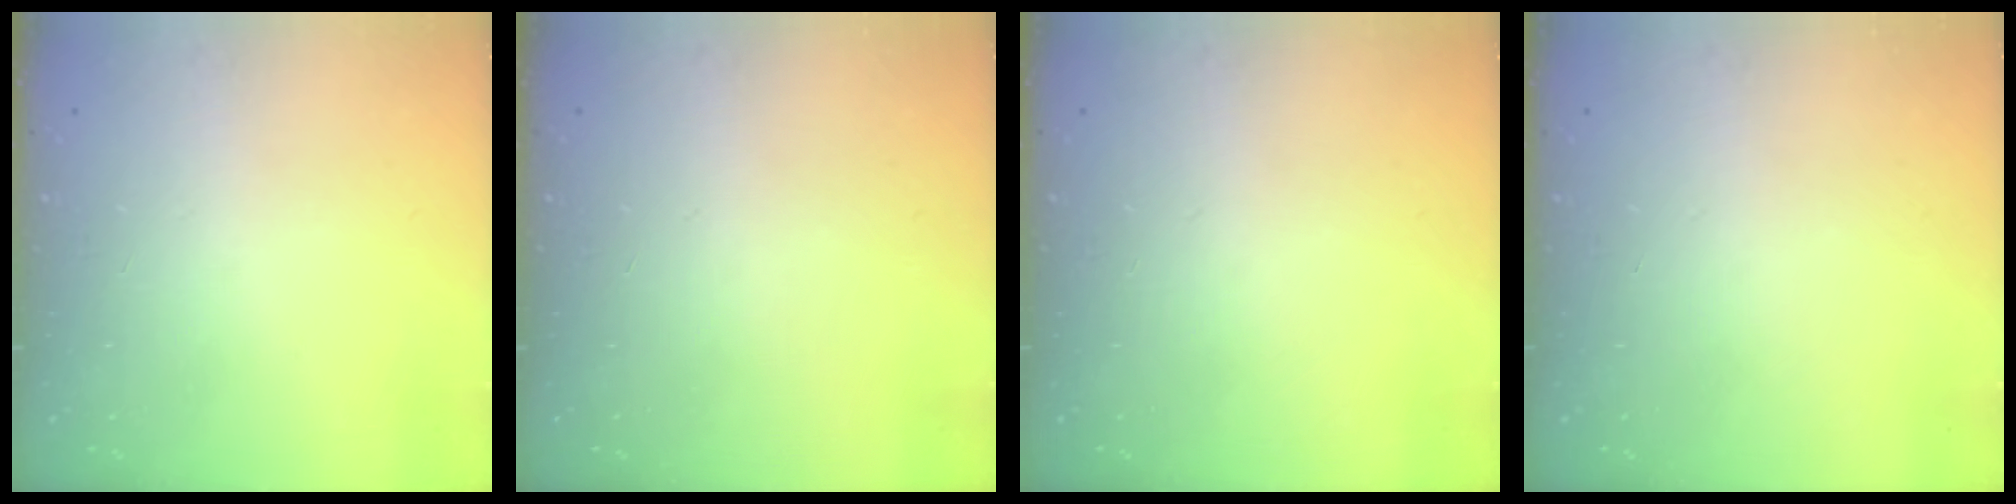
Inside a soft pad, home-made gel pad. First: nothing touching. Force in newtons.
{"total": 0.0}
{"total": 0.0}
{"total": 0.0}